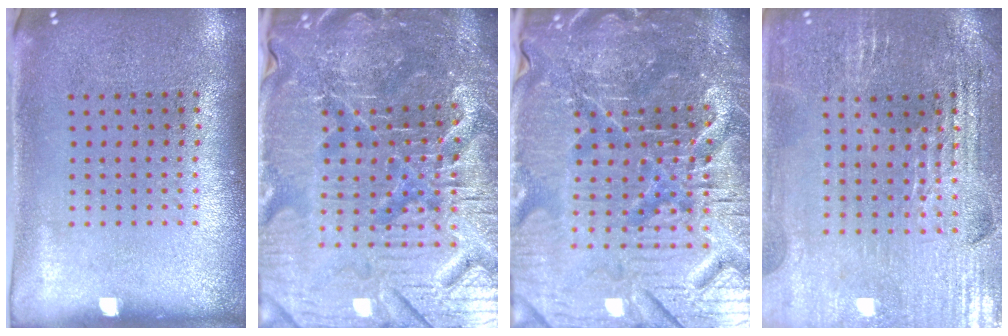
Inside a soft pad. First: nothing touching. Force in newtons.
{"total": 6.0, "press": 5.5, "slide": 2.3}
{"total": 7.2, "press": 6.5, "slide": 3.2}
{"total": 2.9, "press": 2.8, "slide": 0.5}